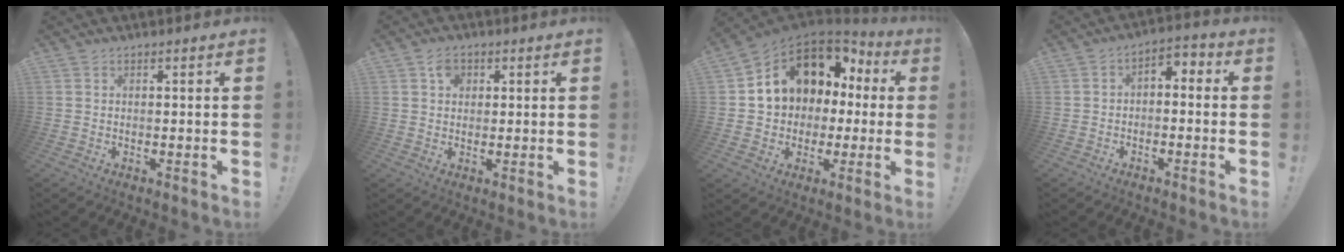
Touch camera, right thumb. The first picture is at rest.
{"total": 4.0, "force": [1.5, 3.3, 1.8], "torque": [-0.020, -0.002, 0.024]}
{"total": 11.9, "force": [4.4, 9.5, 5.7], "torque": [-0.089, -0.026, 0.093]}
{"total": 4.1, "force": [-2.9, 2.2, 1.9], "torque": [-0.033, 0.016, -0.054]}